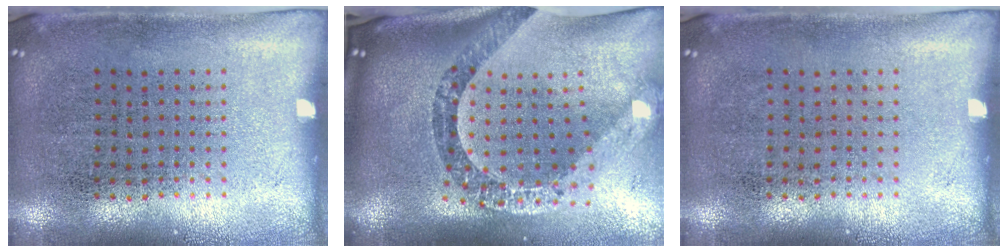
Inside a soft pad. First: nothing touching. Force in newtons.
{"total": 3.0, "press": 2.2, "slide": 2.0}
{"total": 0.0}